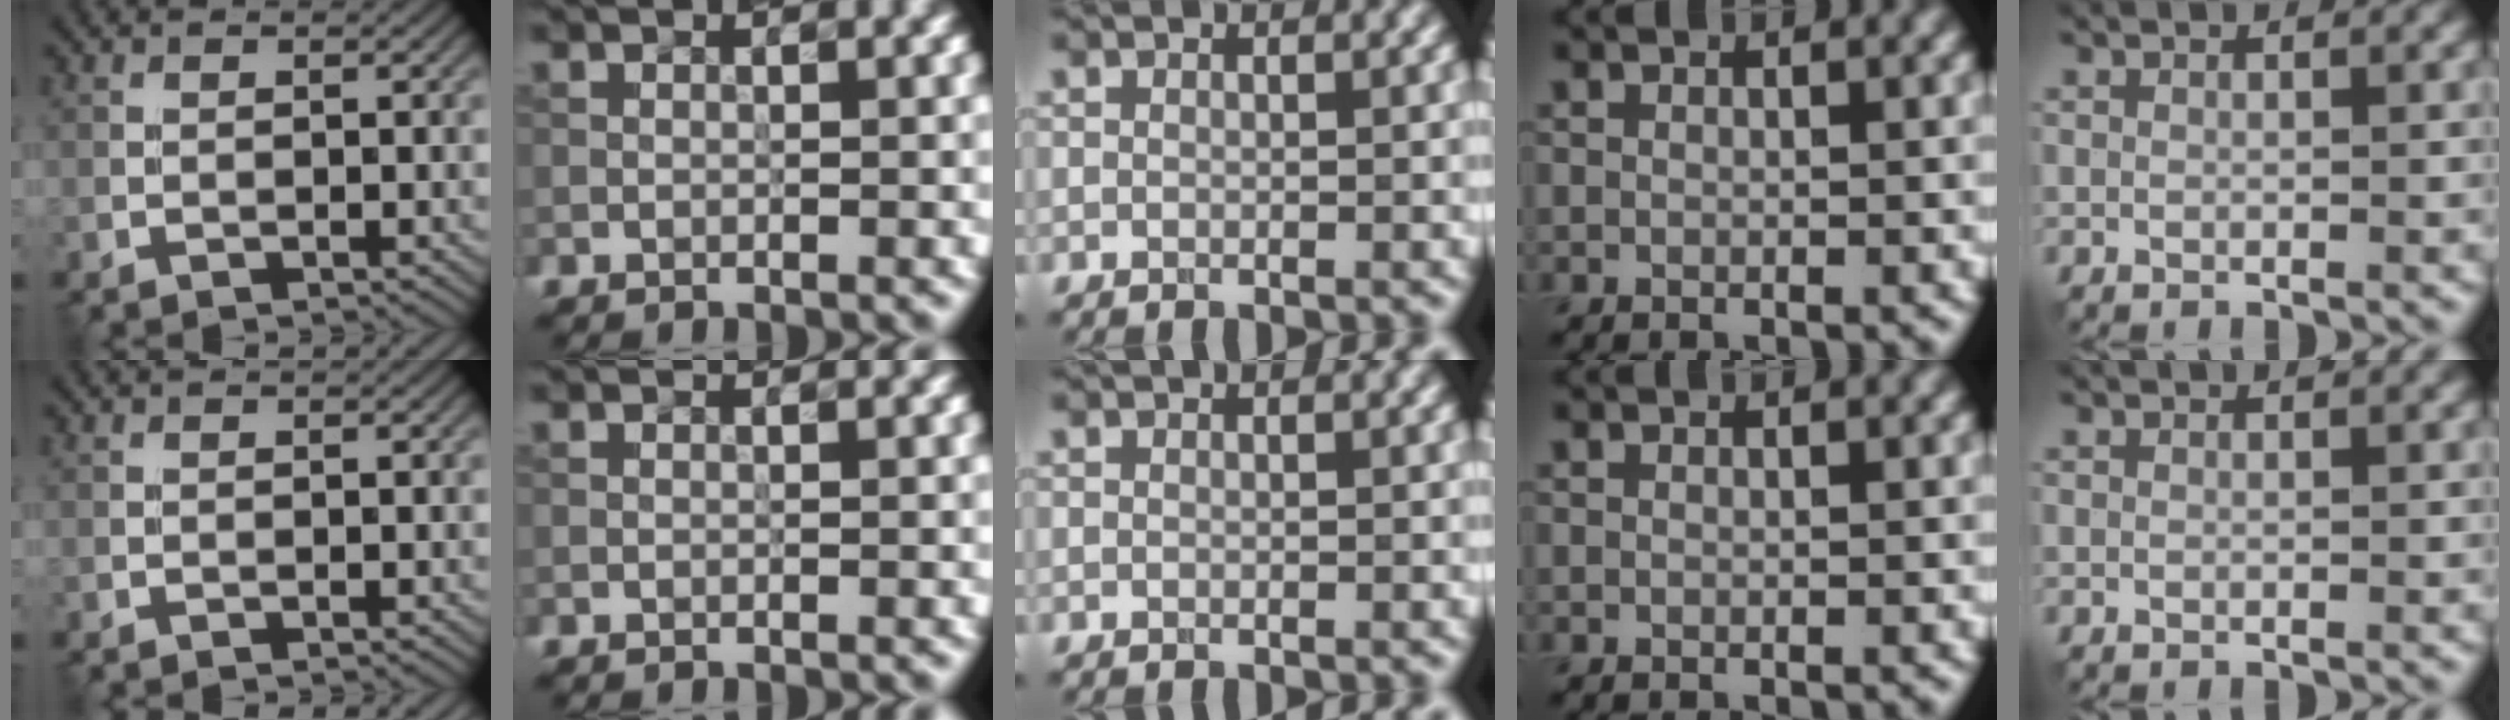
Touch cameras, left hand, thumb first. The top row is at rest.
{}